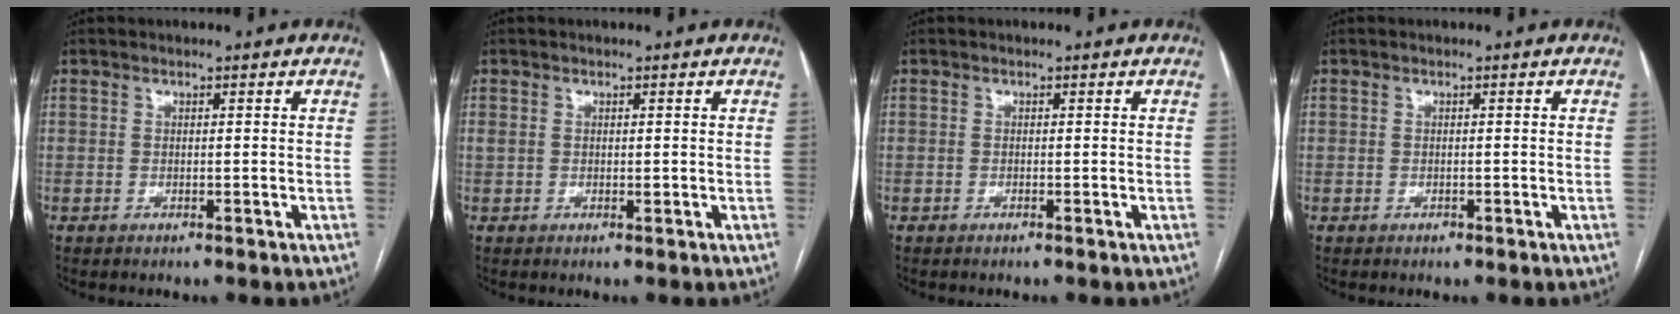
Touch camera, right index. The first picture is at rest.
{"total": 1.2, "force": [0.2, 0.8, 0.9], "torque": [-0.021, 0.008, 0.010]}
{"total": 0.0}
{"total": 0.6, "force": [-0.3, 0.5, 0.0], "torque": [-0.001, 0.004, -0.004]}